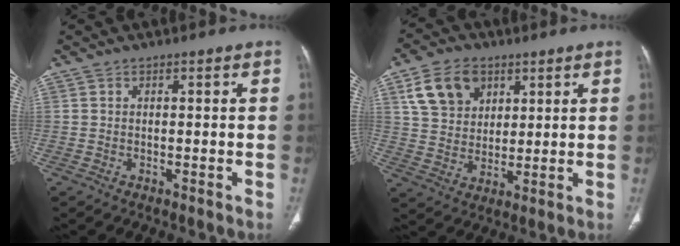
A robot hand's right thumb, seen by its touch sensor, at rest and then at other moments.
{"total": 11.0, "force": [5.0, 8.0, 5.6], "torque": [-0.074, -0.011, 0.097]}